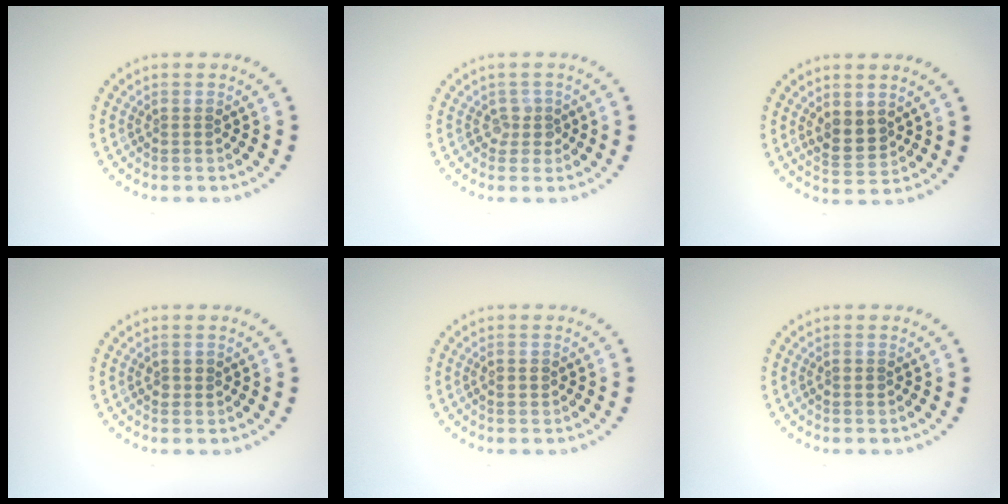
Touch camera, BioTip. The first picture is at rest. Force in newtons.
{"total": 1.3, "press": 1.1, "slide": 0.7}
{"total": 2.6, "press": 2.5, "slide": 0.7}
{"total": 0.9, "press": 0.8, "slide": 0.1}
{"total": 1.2, "press": 1.2, "slide": 0.1}
{"total": 0.9, "press": 0.9, "slide": 0.1}